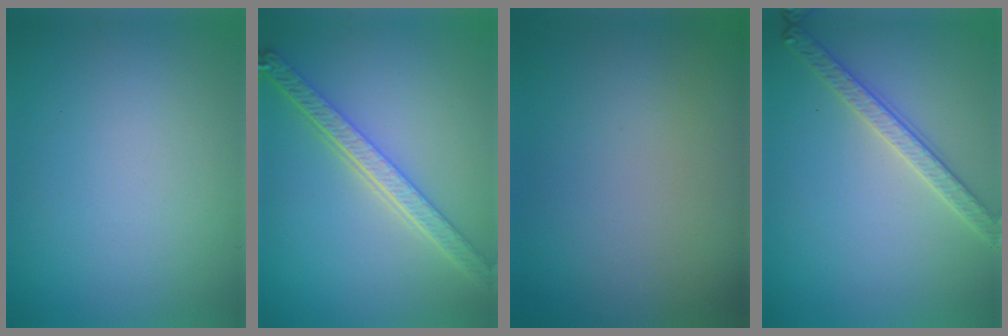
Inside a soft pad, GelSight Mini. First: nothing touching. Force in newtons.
{"total": 5.2, "press": 4.0, "slide": 3.3}
{"total": 0.0}
{"total": 3.0, "press": 2.9, "slide": 0.7}